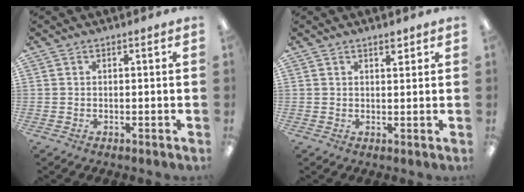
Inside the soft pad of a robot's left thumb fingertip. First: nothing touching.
{"total": 2.2, "force": [1.7, 0.5, 1.2], "torque": [-0.020, -0.004, 0.029]}